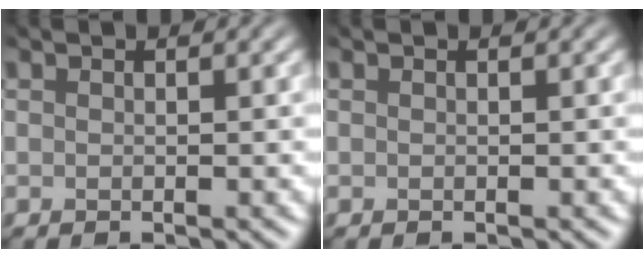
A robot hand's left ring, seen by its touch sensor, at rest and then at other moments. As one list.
[{"total": 0.0}]